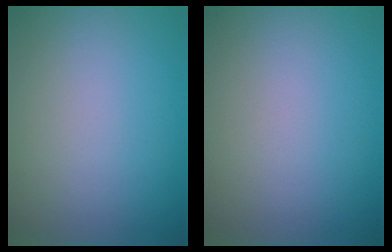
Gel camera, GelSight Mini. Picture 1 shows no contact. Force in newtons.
{"total": 0.0}